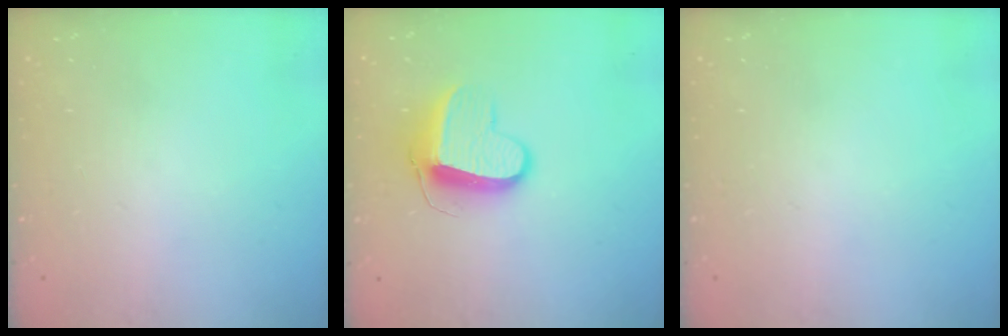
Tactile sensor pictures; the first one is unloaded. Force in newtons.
{"total": 10.7, "press": 10.7, "slide": 0.5}
{"total": 0.0}